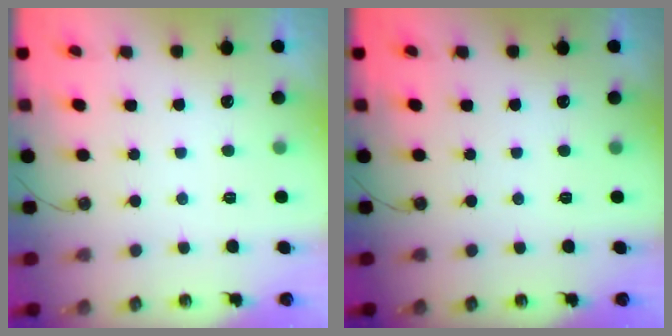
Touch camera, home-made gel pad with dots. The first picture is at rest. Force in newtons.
{"total": 0.0}